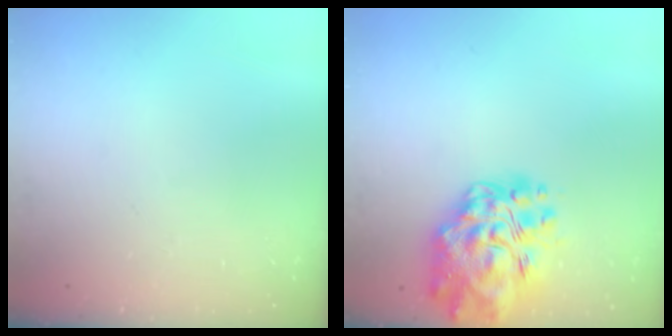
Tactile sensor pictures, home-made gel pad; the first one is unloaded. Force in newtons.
{"total": 22.0, "press": 21.0, "slide": 6.5}